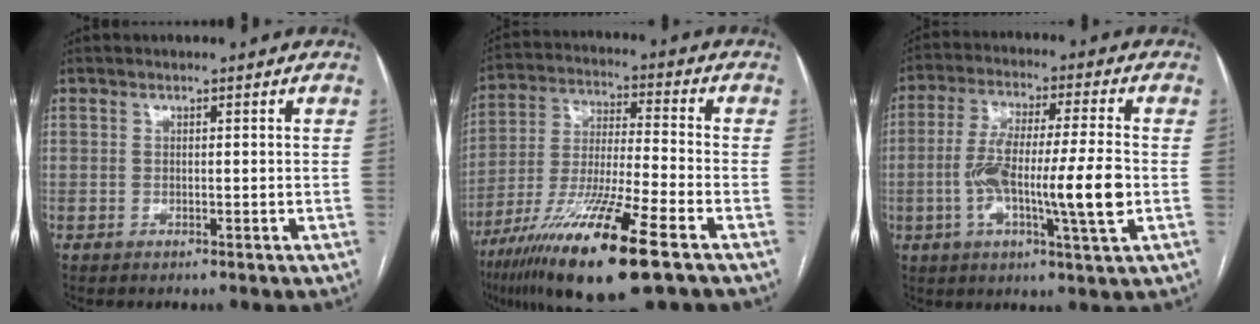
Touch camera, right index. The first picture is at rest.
{"total": 18.9, "force": [-10.9, 1.0, 15.5], "torque": [-0.298, -0.049, -0.195]}
{"total": 13.9, "force": [-2.4, 0.9, 13.6], "torque": [-0.250, 0.002, -0.045]}